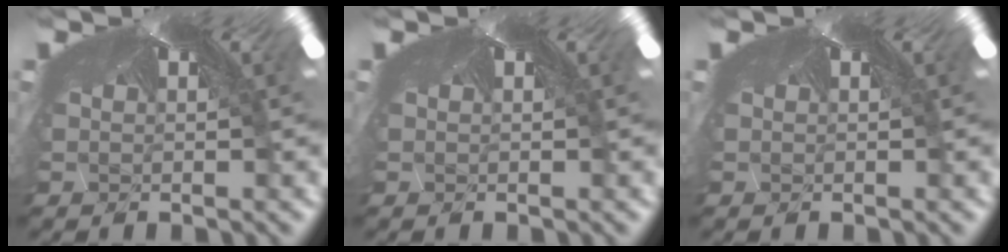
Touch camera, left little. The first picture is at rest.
{"total": 0.0}
{"total": 0.0}